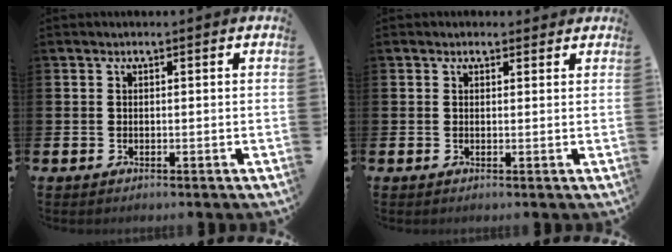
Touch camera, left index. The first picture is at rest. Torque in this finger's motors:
{"motor_torque": [1.05, -1.11, 0.36, 0.05]}